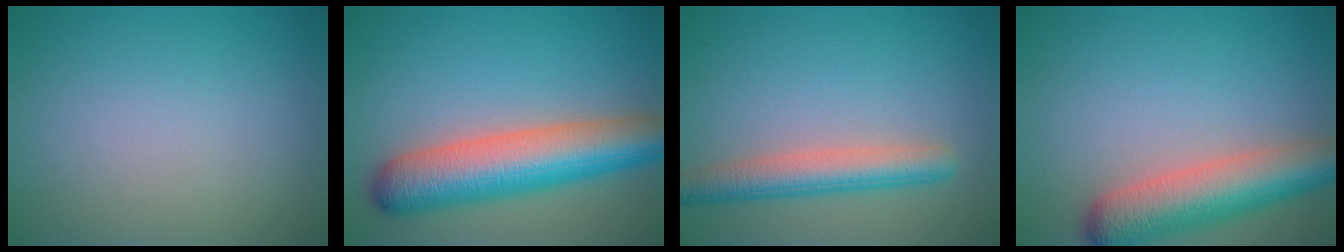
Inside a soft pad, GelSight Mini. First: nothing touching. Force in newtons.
{"total": 9.0, "press": 9.0, "slide": 0.4}
{"total": 4.3, "press": 4.3, "slide": 0.2}
{"total": 7.0, "press": 7.0, "slide": 0.4}